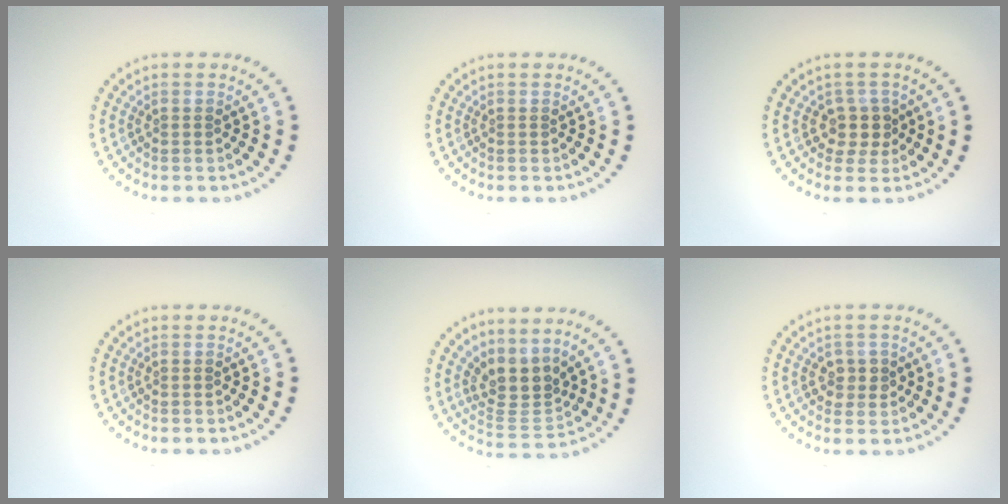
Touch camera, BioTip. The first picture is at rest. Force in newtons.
{"total": 0.0}
{"total": 2.3, "press": 1.9, "slide": 1.3}
{"total": 0.0}
{"total": 3.5, "press": 2.4, "slide": 2.5}
{"total": 1.8, "press": 1.8, "slide": 0.2}